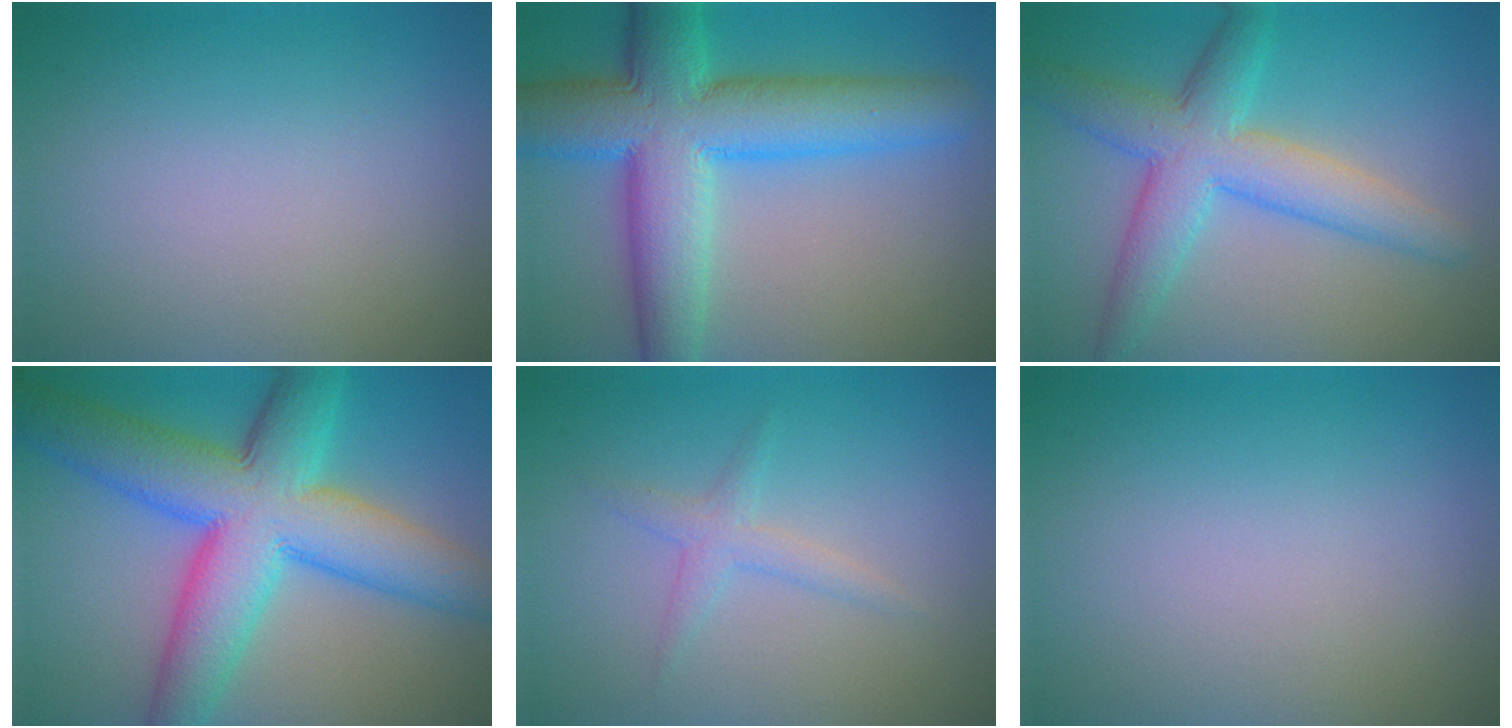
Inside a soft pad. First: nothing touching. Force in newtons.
{"total": 11.0, "press": 11.0, "slide": 0.2}
{"total": 6.3, "press": 6.3, "slide": 0.2}
{"total": 11.8, "press": 11.8, "slide": 0.1}
{"total": 1.8, "press": 1.8, "slide": 0.1}
{"total": 0.0}